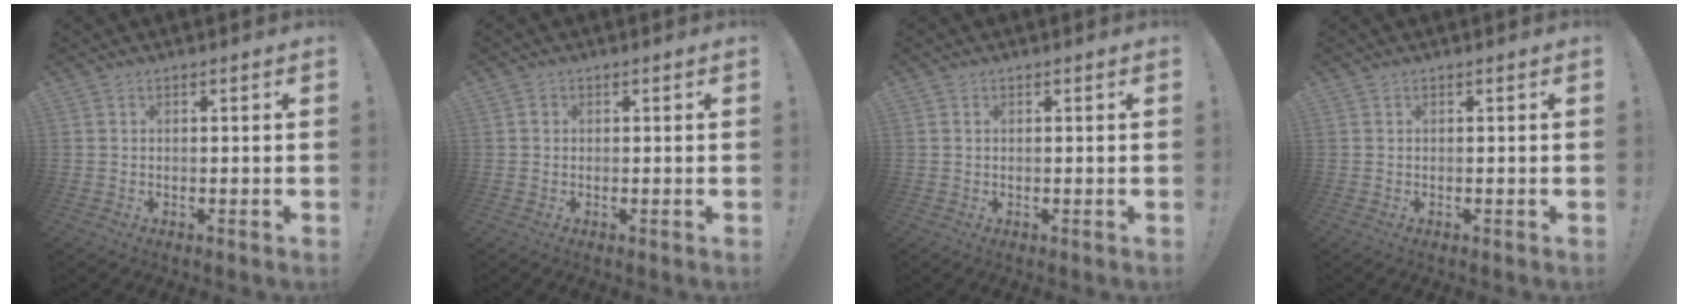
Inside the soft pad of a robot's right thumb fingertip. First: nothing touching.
{"total": 1.0, "force": [0.1, 1.0, 0.3], "torque": [0.000, 0.002, 0.000]}
{"total": 0.6, "force": [0.3, 0.4, 0.3], "torque": [-0.010, 0.003, 0.008]}
{"total": 0.0}